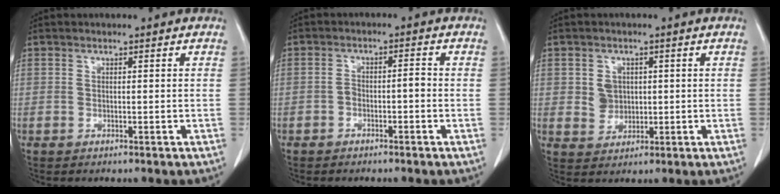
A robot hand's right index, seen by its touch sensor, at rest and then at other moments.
{"total": 2.5, "force": [-1.1, 1.0, 2.1], "torque": [-0.036, 0.014, -0.015]}
{"total": 3.6, "force": [0.6, 3.2, 1.5], "torque": [-0.026, 0.006, 0.018]}